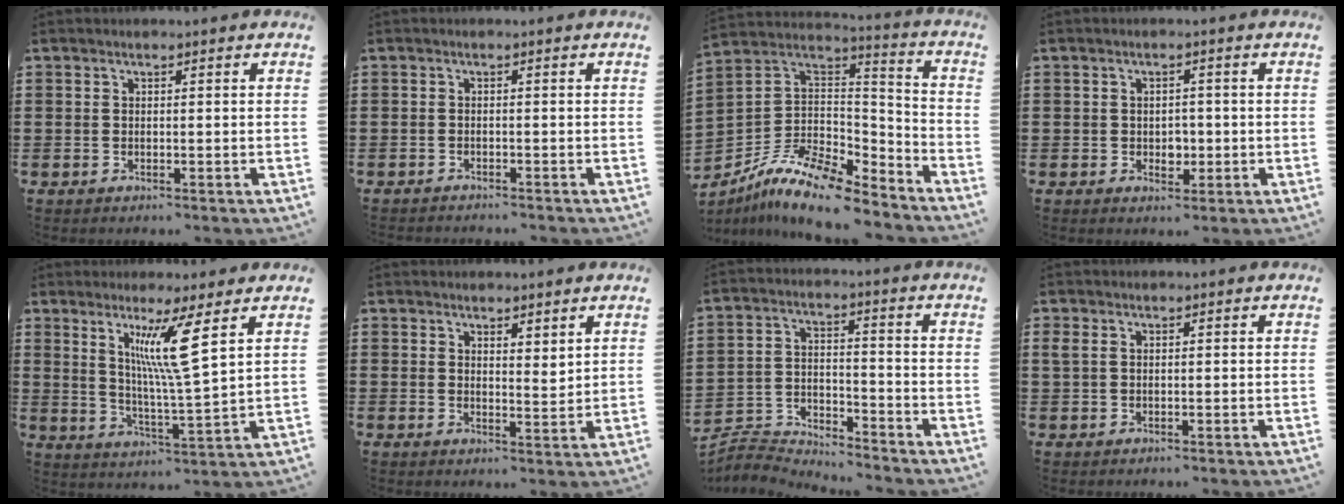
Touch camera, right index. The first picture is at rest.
{"total": 0.9, "force": [-0.9, 0.0, 0.0], "torque": [-0.003, 0.000, -0.019]}
{"total": 12.0, "force": [-9.4, 3.7, 6.5], "torque": [-0.135, 0.020, -0.183]}
{"total": 2.4, "force": [-0.3, 1.8, 1.6], "torque": [-0.025, 0.002, -0.010]}
{"total": 9.5, "force": [4.4, 0.2, 8.4], "torque": [-0.173, -0.005, 0.072]}
{"total": 2.5, "force": [2.4, 0.8, 0.3], "torque": [-0.013, 0.003, 0.046]}
{"total": 4.3, "force": [-4.3, 0.5, 0.1], "torque": [-0.021, -0.005, -0.095]}
{"total": 1.1, "force": [0.3, 0.6, 0.8], "torque": [-0.026, 0.002, 0.002]}